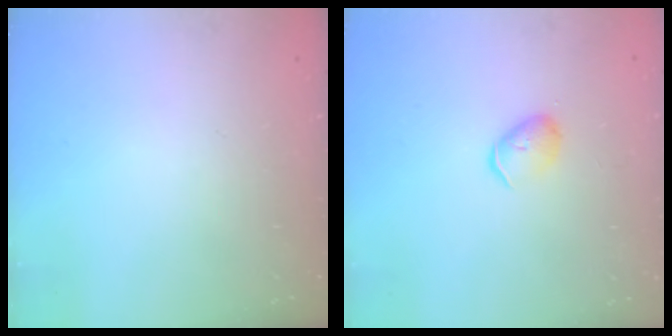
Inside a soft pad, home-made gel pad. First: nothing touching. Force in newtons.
{"total": 4.5, "press": 4.4, "slide": 0.6}